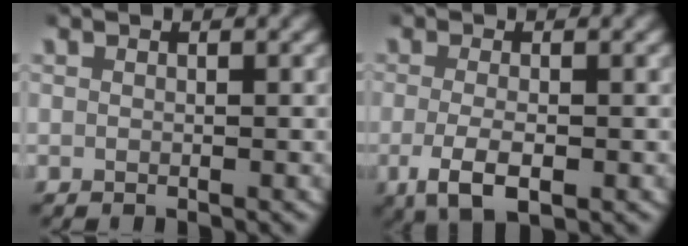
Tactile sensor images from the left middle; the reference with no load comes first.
{"total": 4.4, "force": [-1.6, 1.9, 3.6], "torque": [-0.081, -0.017, -0.018]}